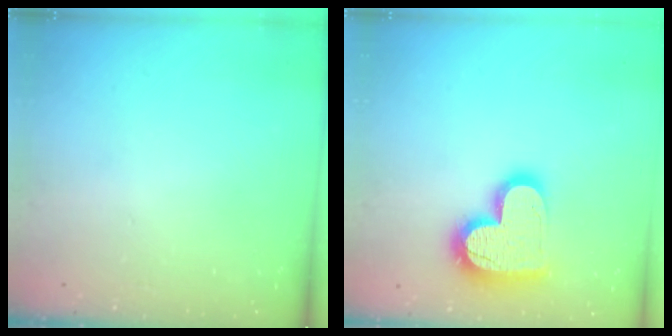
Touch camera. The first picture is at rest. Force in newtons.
{"total": 16.9, "press": 16.9, "slide": 1.3}